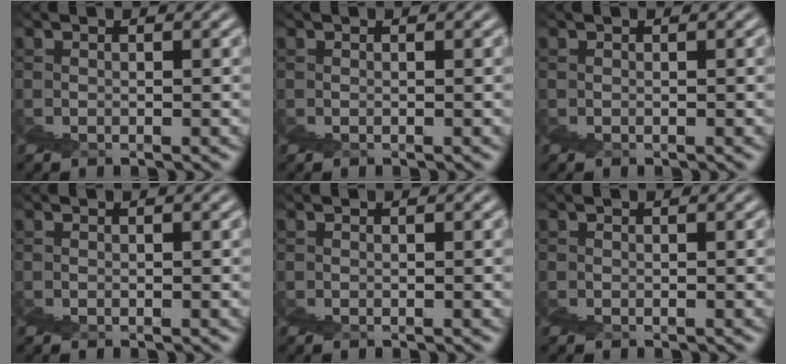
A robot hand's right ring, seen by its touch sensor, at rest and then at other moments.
{"total": 0.0}
{"total": 0.0}
{"total": 0.0}
{"total": 0.0}
{"total": 0.0}